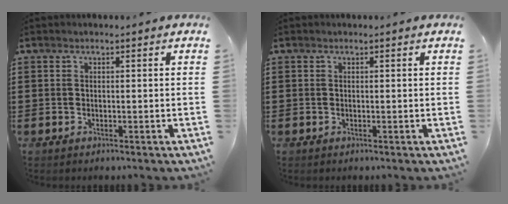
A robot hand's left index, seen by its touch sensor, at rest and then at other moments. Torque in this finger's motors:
{"motor_torque": [-0.02, 0.00, 0.00, 0.00]}